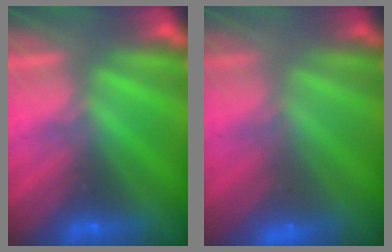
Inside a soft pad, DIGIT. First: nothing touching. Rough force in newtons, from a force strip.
{"total": 3.1}